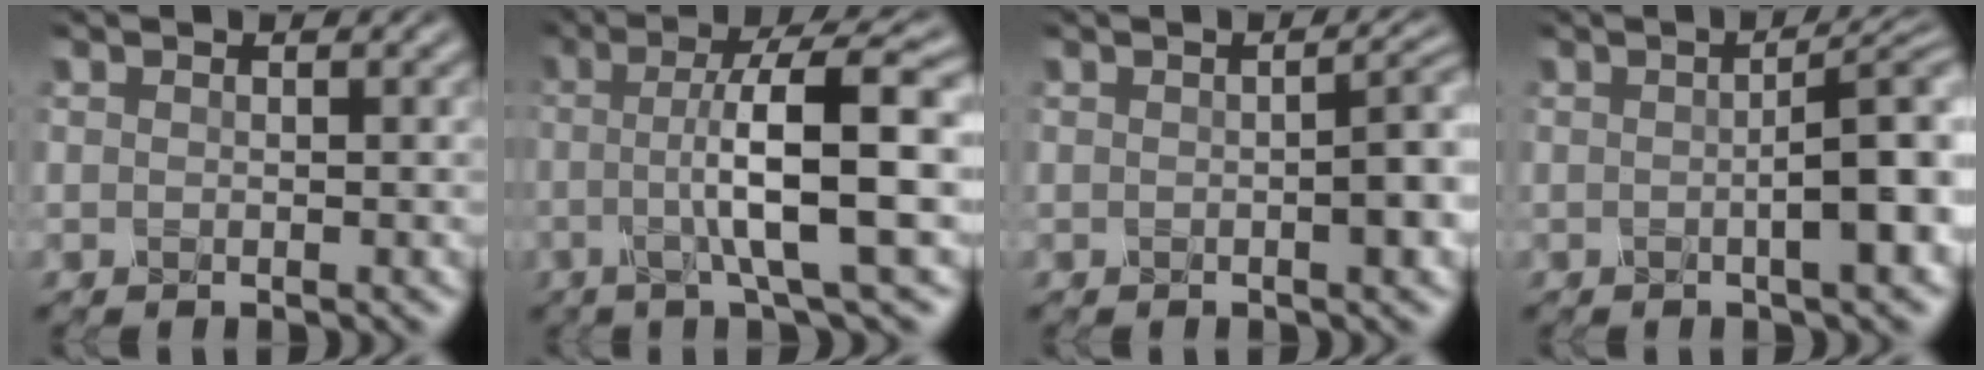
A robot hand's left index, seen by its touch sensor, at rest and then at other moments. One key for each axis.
{"total": 9.9, "fx": -0.3, "fy": 1.9, "fz": 9.7, "tx": -0.121, "ty": 0.006, "tz": -0.014}
{"total": 4.7, "fx": -0.3, "fy": 1.8, "fz": 4.3, "tx": -0.034, "ty": 0.014, "tz": -0.010}
{"total": 7.1, "fx": -0.2, "fy": 1.9, "fz": 6.8, "tx": -0.069, "ty": 0.014, "tz": -0.006}